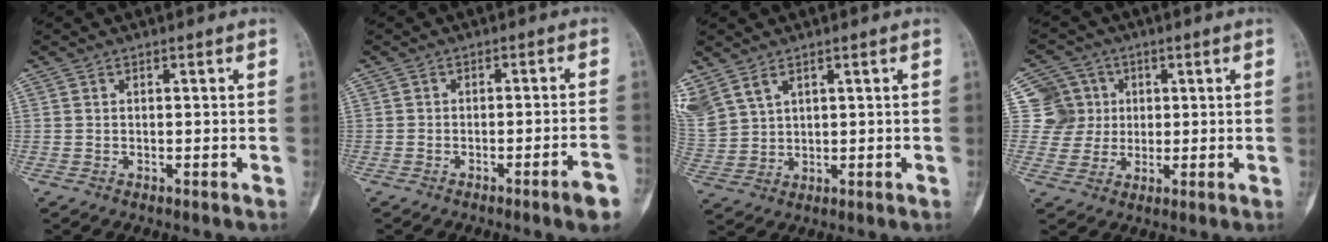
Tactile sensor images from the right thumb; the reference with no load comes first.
{"total": 5.0, "force": [-2.9, 0.0, 4.0], "torque": [-0.054, 0.017, -0.044]}
{"total": 9.2, "force": [5.4, 5.6, 4.9], "torque": [-0.124, -0.005, 0.129]}
{"total": 8.0, "force": [2.0, 7.7, 0.4], "torque": [0.036, 0.002, 0.037]}